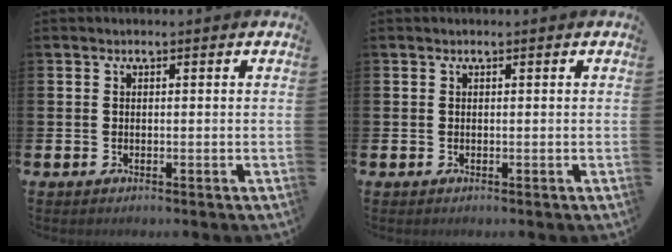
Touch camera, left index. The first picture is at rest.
{"total": 0.0}